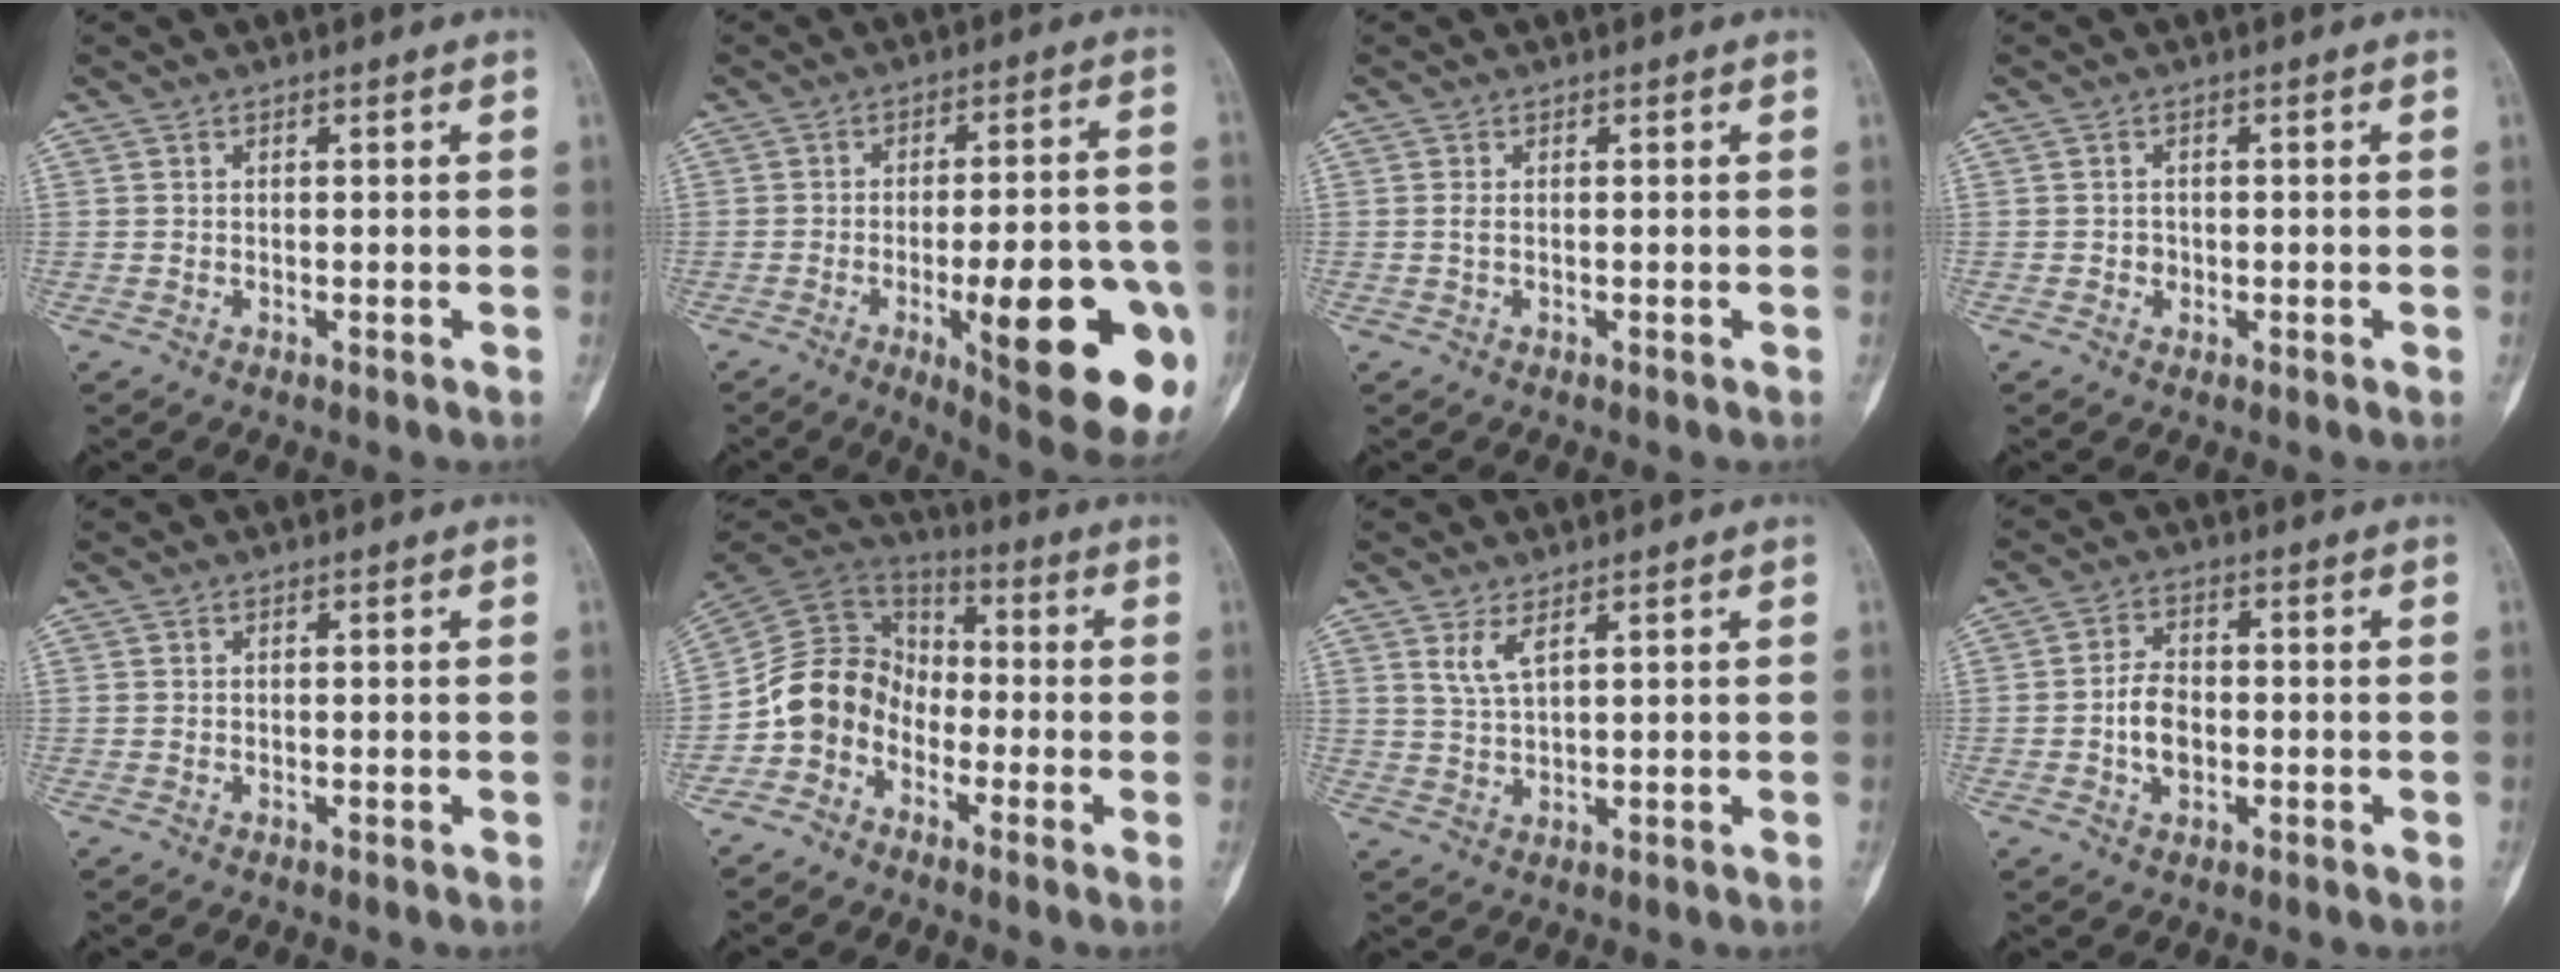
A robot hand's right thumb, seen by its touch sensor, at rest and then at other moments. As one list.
[{"total": 20.9, "force": [-6.5, 5.8, 19.0], "torque": [-0.203, 0.008, -0.070]}, {"total": 0.8, "force": [0.0, 0.2, 0.7], "torque": [-0.018, -0.002, 0.001]}, {"total": 1.3, "force": [-0.3, 1.2, 0.3], "torque": [0.001, 0.006, -0.003]}, {"total": 0.0}, {"total": 10.3, "force": [-4.1, 9.0, 3.0], "torque": [-0.044, 0.071, -0.097]}, {"total": 2.5, "force": [2.1, 0.9, 0.9], "torque": [-0.033, -0.007, 0.050]}, {"total": 5.8, "force": [-1.1, 3.9, 4.2], "torque": [-0.068, 0.014, -0.021]}]